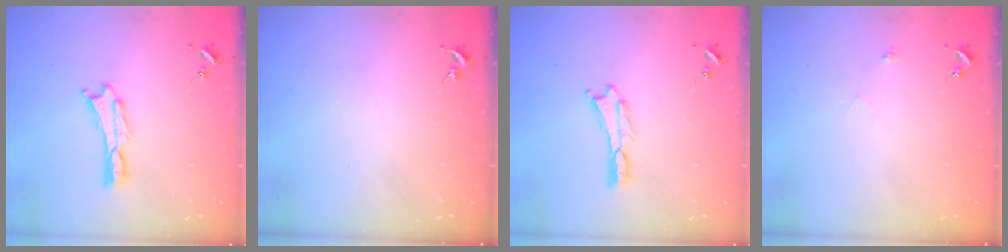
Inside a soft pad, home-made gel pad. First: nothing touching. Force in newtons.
{"total": 0.0}
{"total": 0.0}
{"total": 2.5, "press": 2.5, "slide": 0.2}